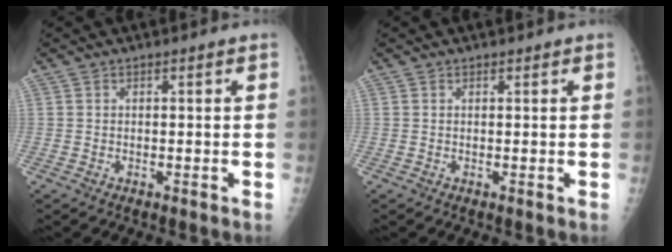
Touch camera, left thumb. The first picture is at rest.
{"total": 0.5, "force": [0.3, 0.4, 0.0], "torque": [0.000, -0.001, 0.003]}